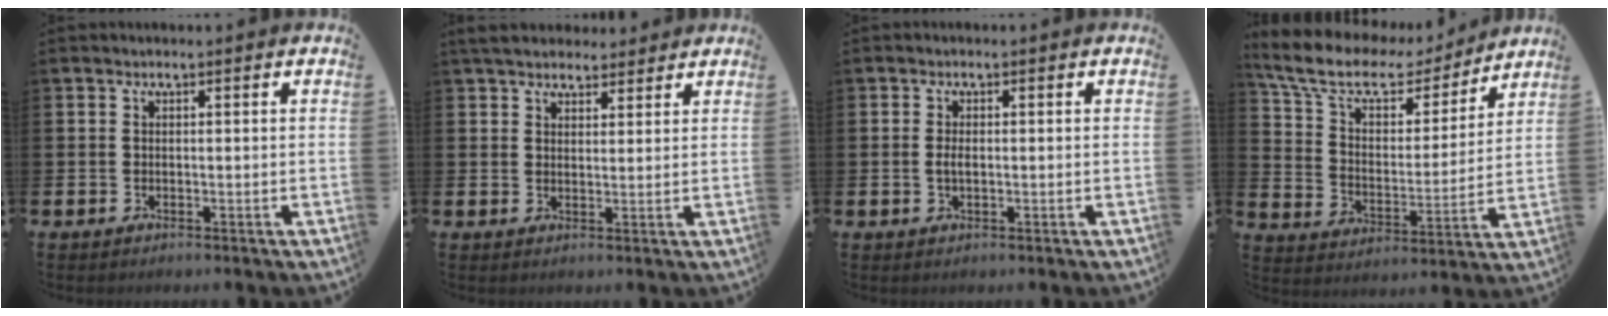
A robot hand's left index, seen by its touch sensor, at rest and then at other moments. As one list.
[{"total": 4.8, "force": [4.4, 1.6, 0.8], "torque": [-0.028, -0.012, 0.083]}, {"total": 1.6, "force": [0.0, 0.8, 1.4], "torque": [-0.027, 0.004, -0.002]}, {"total": 10.3, "force": [8.3, 4.3, 4.3], "torque": [-0.120, -0.047, 0.143]}]